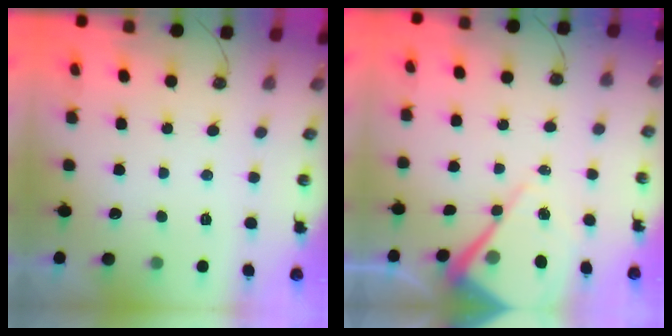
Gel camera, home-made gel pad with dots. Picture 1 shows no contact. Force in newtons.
{"total": 10.6, "press": 10.6, "slide": 0.9}